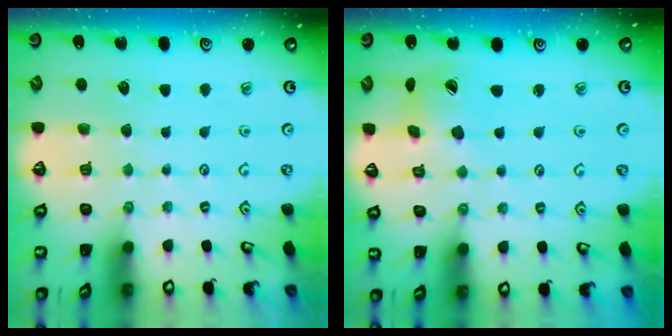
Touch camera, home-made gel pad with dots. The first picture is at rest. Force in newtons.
{"total": 6.4, "press": 6.3, "slide": 0.8}